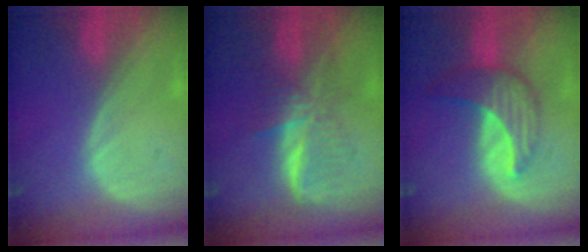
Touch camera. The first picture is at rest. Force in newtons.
{"total": 5.9, "press": 5.9, "slide": 0.8}
{"total": 7.1, "press": 6.8, "slide": 2.0}